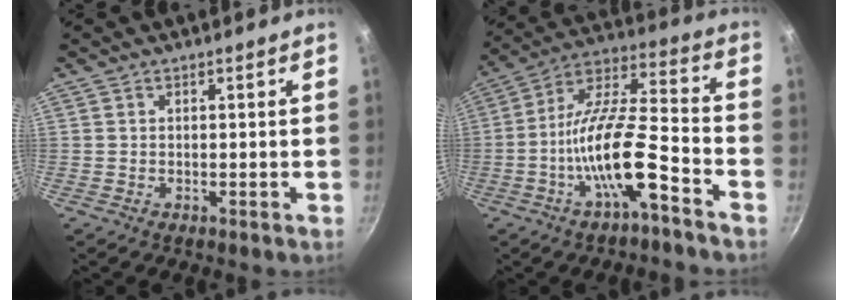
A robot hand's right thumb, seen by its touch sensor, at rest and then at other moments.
{"total": 15.9, "force": [-7.2, 4.5, 13.4], "torque": [-0.238, 0.055, -0.140]}